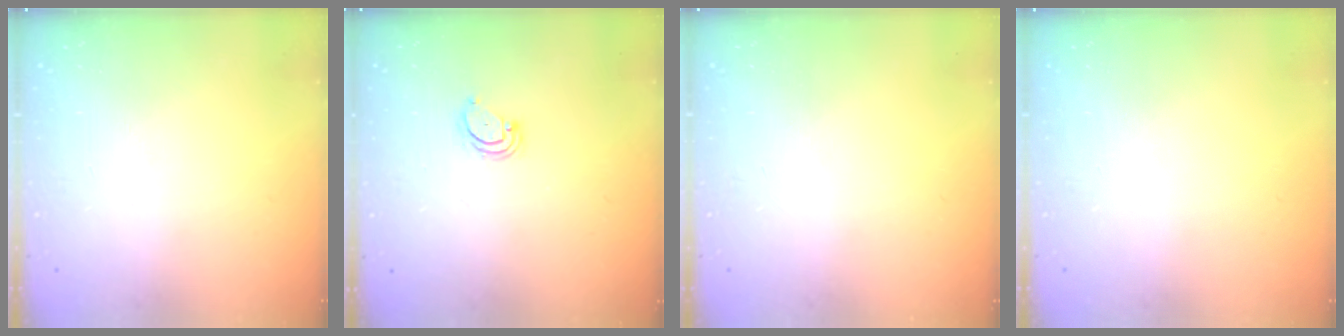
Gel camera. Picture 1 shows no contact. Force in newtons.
{"total": 2.3, "press": 2.3, "slide": 0.2}
{"total": 0.0}
{"total": 0.0}